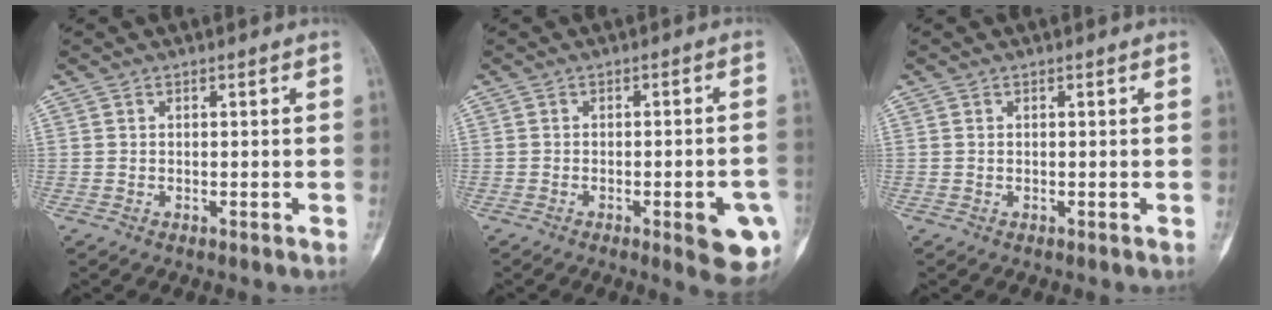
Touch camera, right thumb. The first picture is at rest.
{"total": 8.9, "force": [-3.0, 2.3, 8.1], "torque": [-0.081, 0.007, -0.030]}
{"total": 0.0}